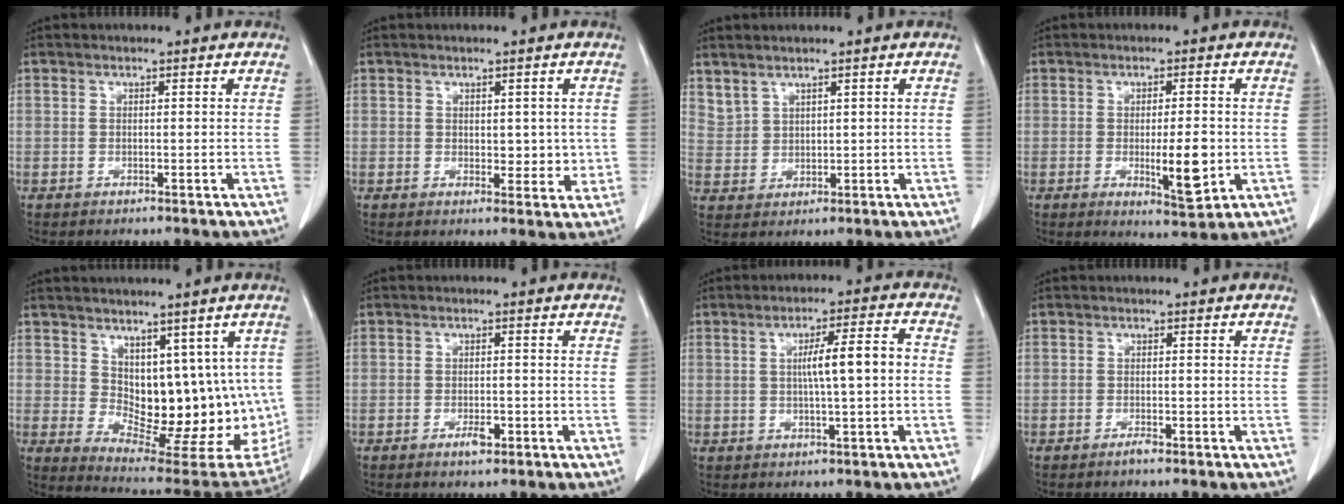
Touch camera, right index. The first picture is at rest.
{"total": 3.6, "force": [0.4, 2.3, 2.7], "torque": [-0.021, -0.006, 0.011]}
{"total": 3.1, "force": [2.7, 1.5, 0.5], "torque": [-0.009, 0.003, 0.065]}
{"total": 6.7, "force": [-1.1, 1.5, 6.4], "torque": [-0.097, -0.011, -0.009]}
{"total": 14.3, "force": [2.4, 7.8, 11.8], "torque": [-0.145, -0.004, 0.062]}
{"total": 2.2, "force": [-1.2, 0.8, 1.6], "torque": [-0.026, 0.002, -0.017]}
{"total": 6.5, "force": [0.0, 0.4, 6.5], "torque": [-0.106, 0.013, 0.000]}
{"total": 1.1, "force": [-0.9, 0.0, 0.6], "torque": [-0.013, 0.000, -0.014]}